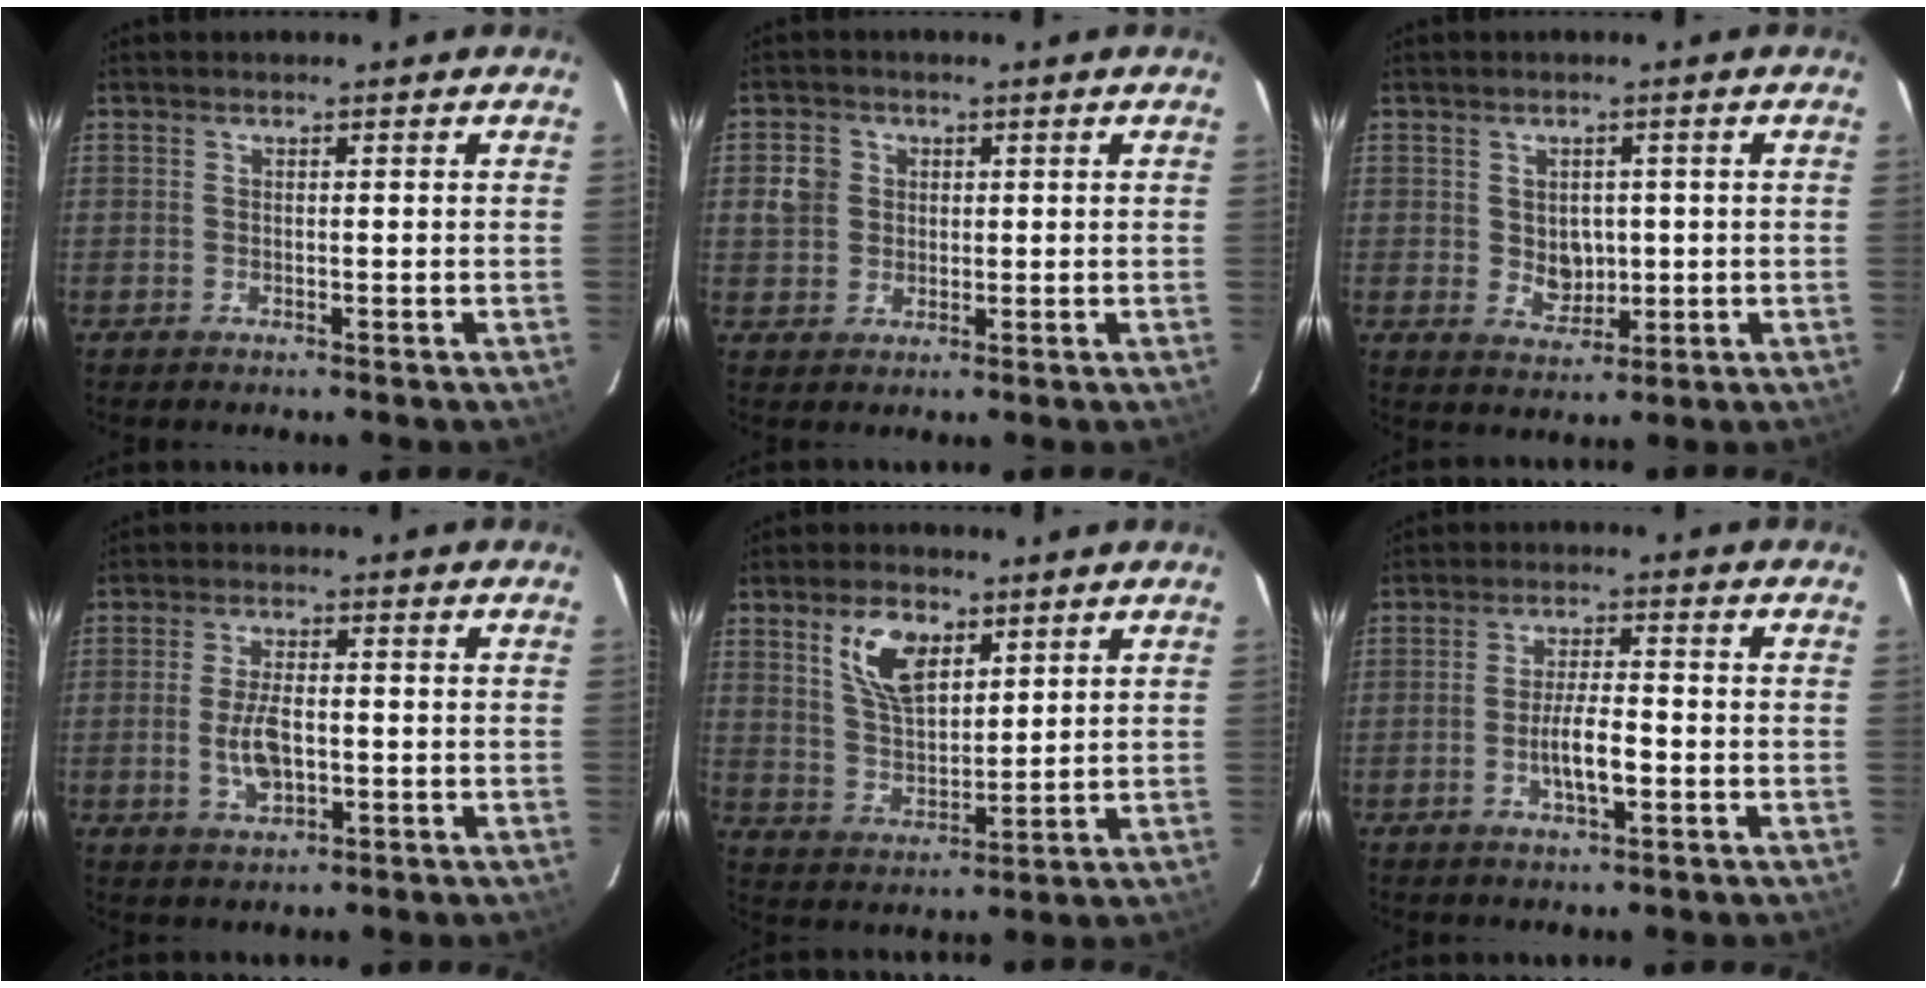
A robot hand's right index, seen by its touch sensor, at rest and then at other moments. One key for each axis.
{"total": 4.5, "fx": 0.7, "fy": 4.2, "fz": 1.3, "tx": -0.016, "ty": 0.019, "tz": 0.015}
{"total": 4.5, "fx": 0.2, "fy": 3.8, "fz": 2.4, "tx": -0.039, "ty": -0.001, "tz": 0.012}
{"total": 6.3, "fx": -1.1, "fy": 3.1, "fz": 5.4, "tx": -0.109, "ty": -0.005, "tz": -0.015}
{"total": 9.7, "fx": 4.9, "fy": 5.1, "fz": 6.7, "tx": -0.125, "ty": 0.011, "tz": 0.101}
{"total": 5.9, "fx": -1.9, "fy": 1.4, "fz": 5.4, "tx": -0.102, "ty": -0.002, "tz": -0.030}